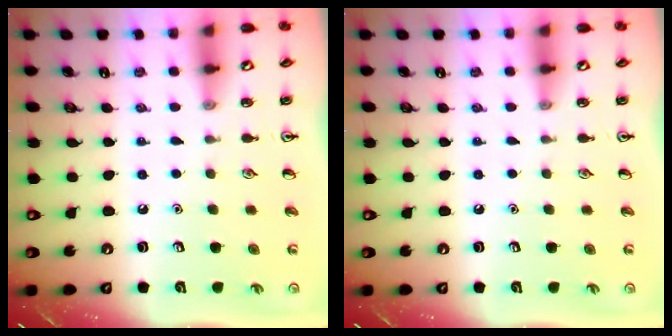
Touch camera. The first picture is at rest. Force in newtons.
{"total": 0.0}